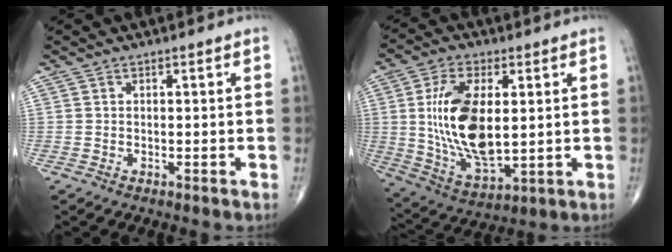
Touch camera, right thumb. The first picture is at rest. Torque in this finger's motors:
{"motor_torque": [1.75, 2.57, 1.74, 0.22, 0.17]}